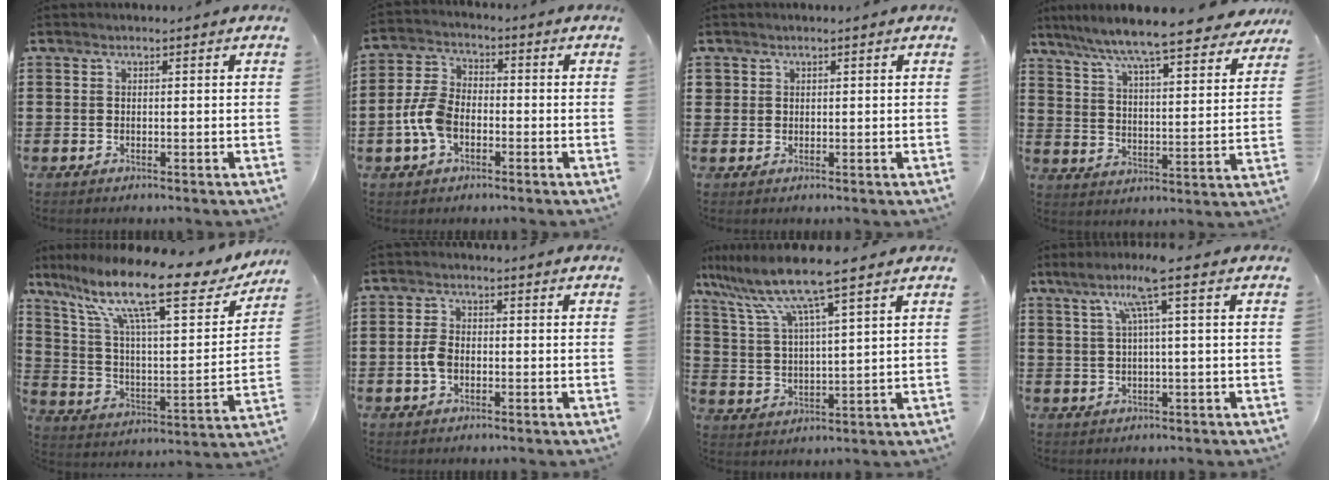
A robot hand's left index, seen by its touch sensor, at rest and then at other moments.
{"total": 6.9, "force": [-2.1, 4.4, 4.9], "torque": [-0.128, 0.002, -0.048]}
{"total": 1.2, "force": [0.6, 1.0, 0.1], "torque": [-0.005, 0.004, 0.012]}
{"total": 8.1, "force": [7.3, -0.4, 3.5], "torque": [-0.099, -0.046, 0.122]}
{"total": 17.0, "force": [11.9, 3.1, 11.7], "torque": [-0.238, -0.065, 0.192]}
{"total": 3.6, "force": [-0.6, 2.3, 2.7], "torque": [-0.075, -0.003, -0.017]}
{"total": 9.7, "force": [7.5, 0.2, 6.1], "torque": [-0.145, -0.030, 0.126]}
{"total": 6.5, "force": [2.5, -0.2, 6.0], "torque": [-0.122, 0.004, 0.039]}